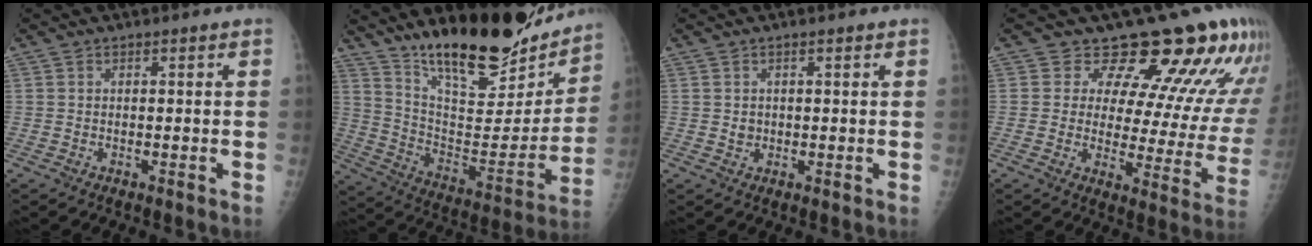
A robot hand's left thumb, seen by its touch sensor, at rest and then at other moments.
{"total": 25.6, "force": [20.0, 8.2, 13.8], "torque": [-0.176, -0.102, 0.311]}
{"total": 1.3, "force": [0.4, 1.1, 0.6], "torque": [0.000, -0.002, 0.008]}
{"total": 17.0, "force": [13.4, 6.5, 8.2], "torque": [-0.052, -0.086, 0.151]}